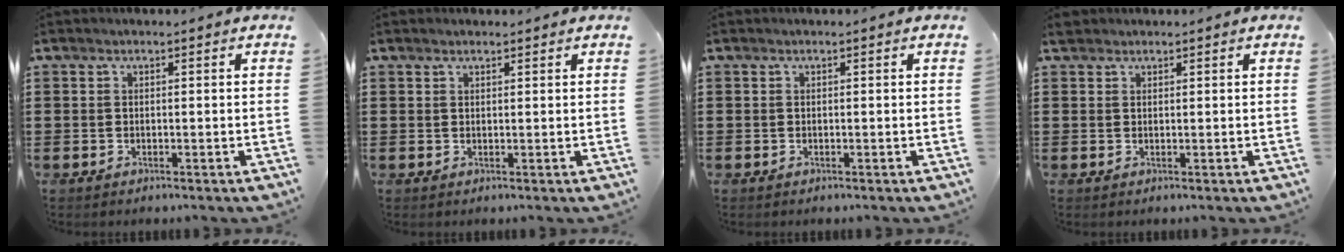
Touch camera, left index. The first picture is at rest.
{"total": 0.9, "force": [0.8, 0.2, 0.2], "torque": [-0.006, 0.001, 0.016]}
{"total": 0.0}
{"total": 1.3, "force": [1.1, 0.6, 0.2], "torque": [-0.008, 0.004, 0.022]}